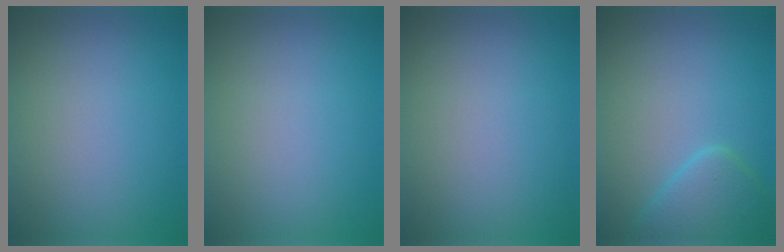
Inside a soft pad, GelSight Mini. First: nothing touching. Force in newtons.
{"total": 0.0}
{"total": 0.0}
{"total": 3.4, "press": 3.4, "slide": 0.1}